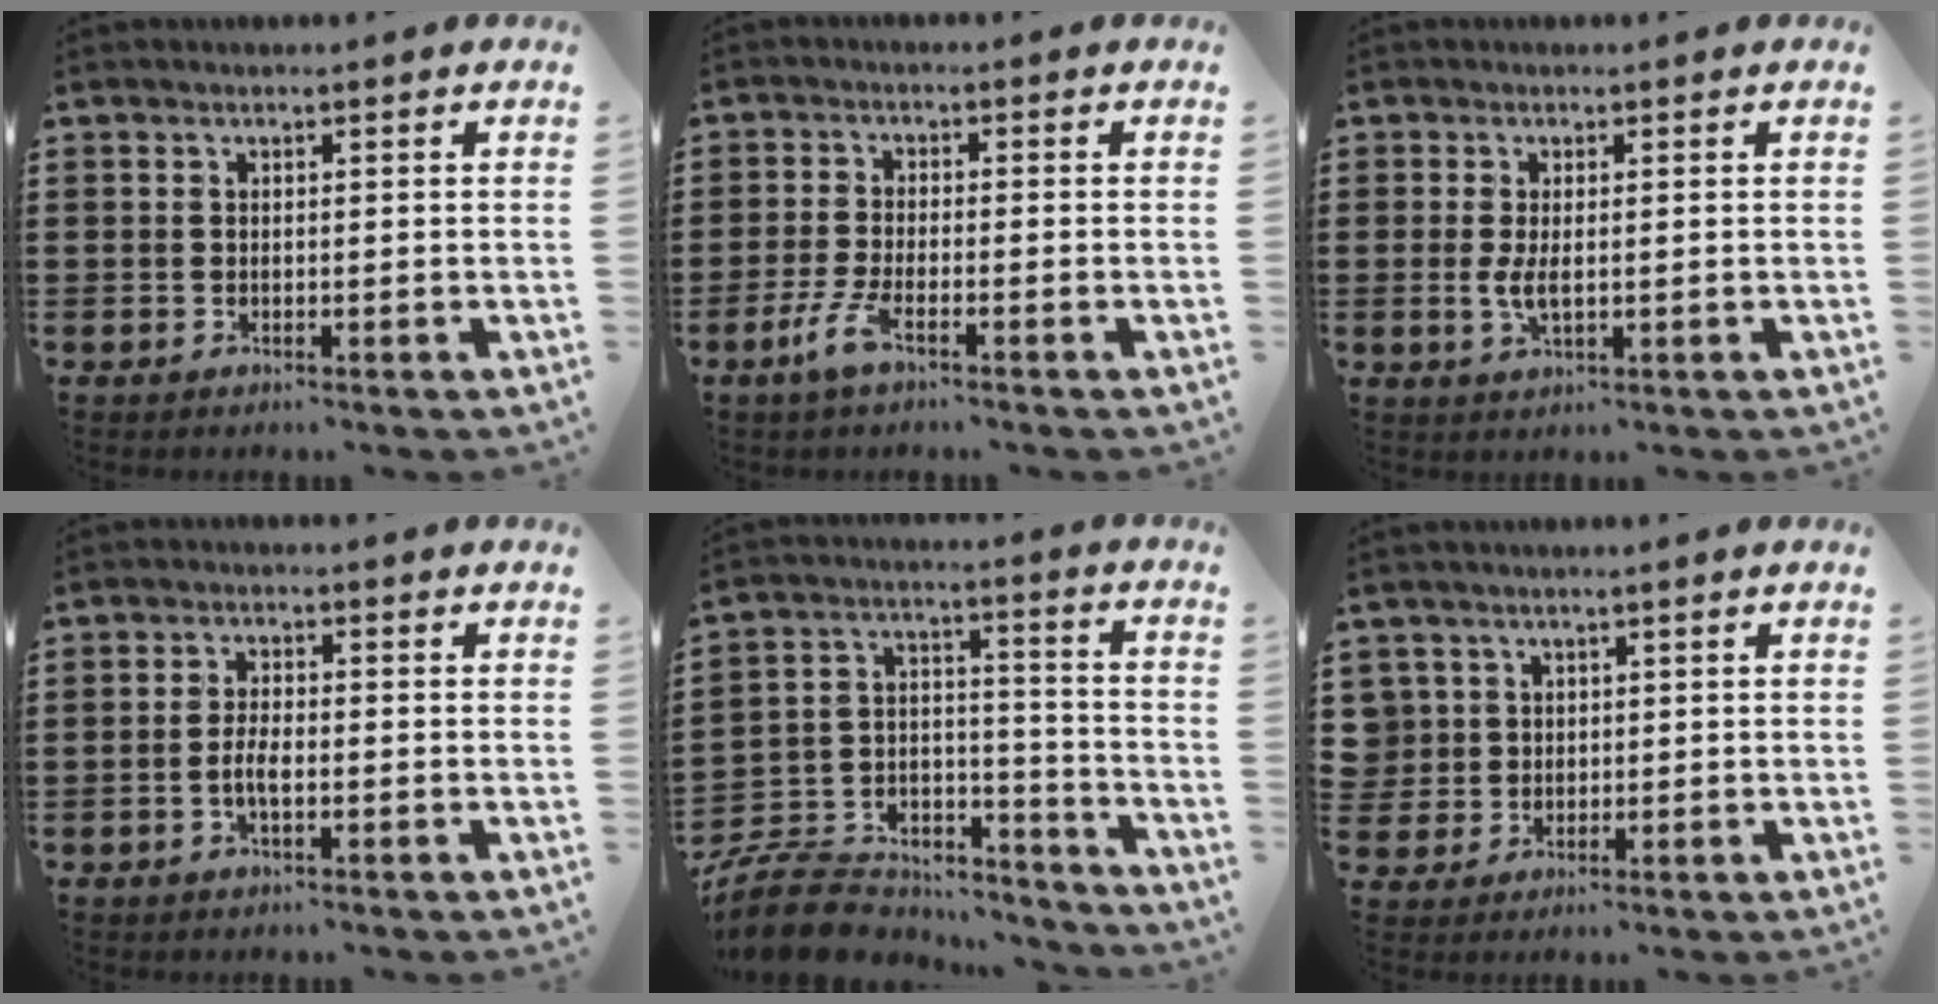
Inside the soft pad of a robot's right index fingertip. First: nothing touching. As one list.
[{"total": 4.0, "force": [-2.3, 0.7, 3.2], "torque": [-0.089, -0.014, -0.052]}, {"total": 3.2, "force": [0.0, 1.0, 3.0], "torque": [-0.065, -0.005, -0.002]}, {"total": 3.1, "force": [-1.0, 1.1, 2.7], "torque": [-0.064, -0.003, -0.022]}, {"total": 9.5, "force": [-8.6, 3.4, 2.4], "torque": [-0.057, 0.020, -0.168]}, {"total": 3.0, "force": [0.7, 2.9, 0.1], "torque": [-0.018, 0.012, 0.011]}]